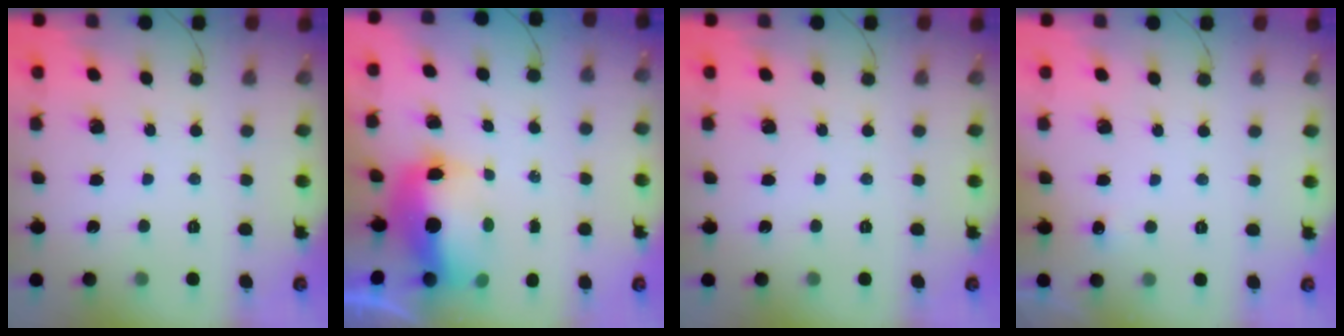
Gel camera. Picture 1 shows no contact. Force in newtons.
{"total": 8.7, "press": 8.5, "slide": 1.7}
{"total": 0.0}
{"total": 2.4, "press": 2.2, "slide": 1.1}